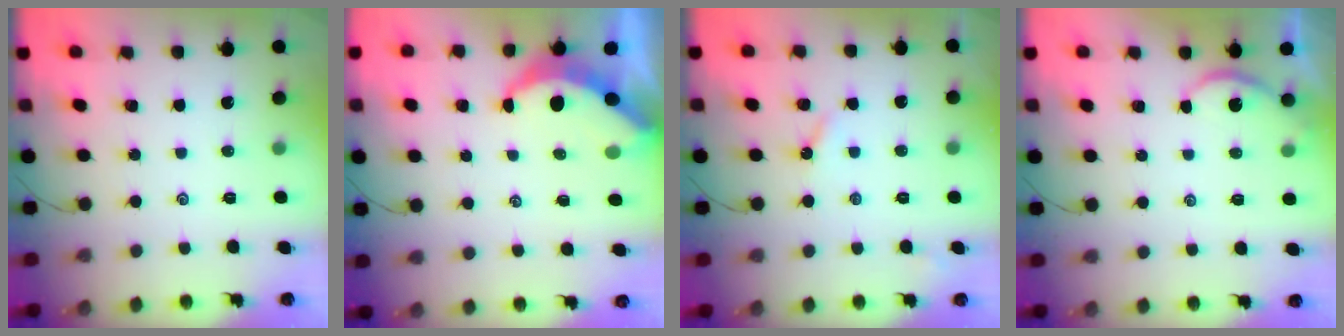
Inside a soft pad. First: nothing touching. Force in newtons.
{"total": 5.9, "press": 5.9, "slide": 0.1}
{"total": 2.9, "press": 2.8, "slide": 0.3}
{"total": 3.3, "press": 3.3, "slide": 0.2}